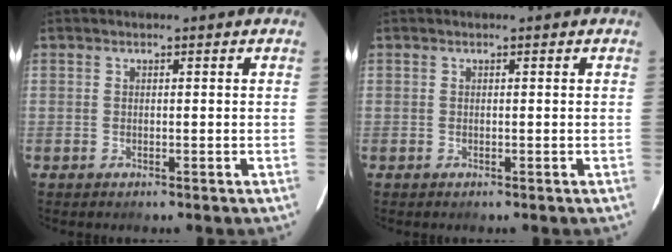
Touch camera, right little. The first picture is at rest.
{"total": 0.0}